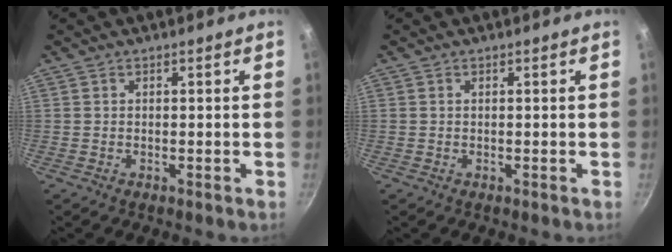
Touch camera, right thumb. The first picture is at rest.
{"total": 0.0}